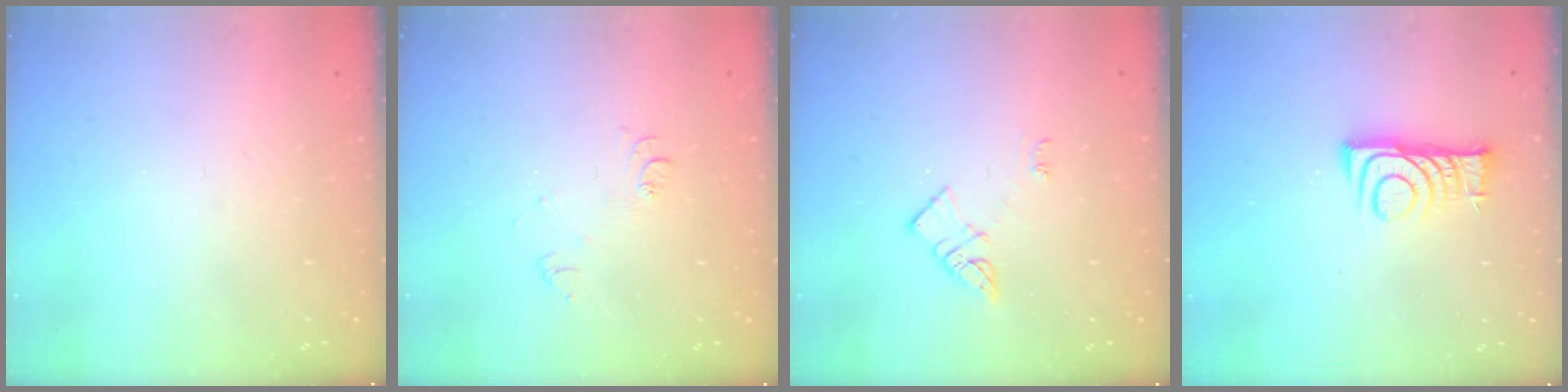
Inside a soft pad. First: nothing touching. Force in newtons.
{"total": 6.1, "press": 6.0, "slide": 0.7}
{"total": 6.5, "press": 6.5, "slide": 0.8}
{"total": 8.9, "press": 8.9, "slide": 0.1}